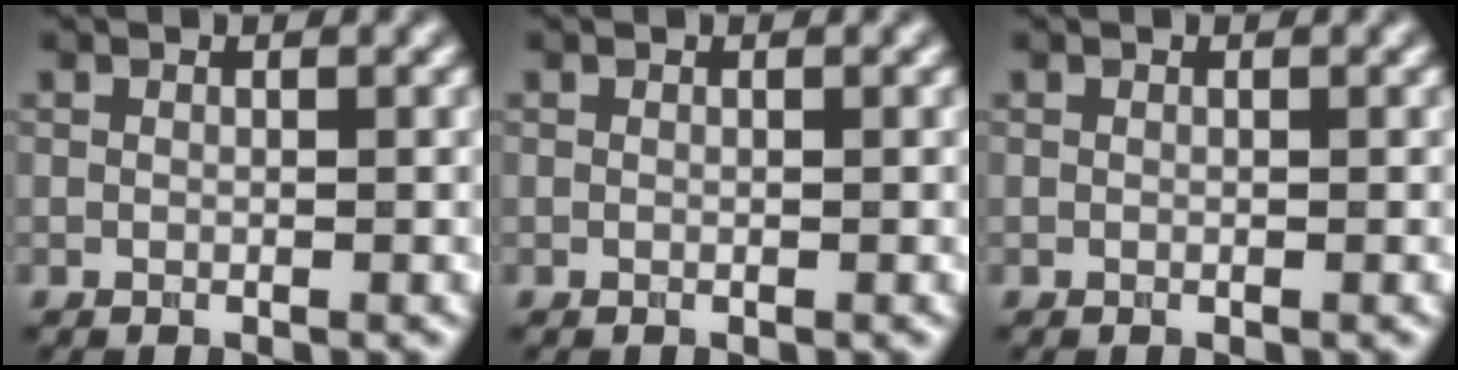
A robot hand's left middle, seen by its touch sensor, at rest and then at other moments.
{"total": 0.0}
{"total": 0.0}